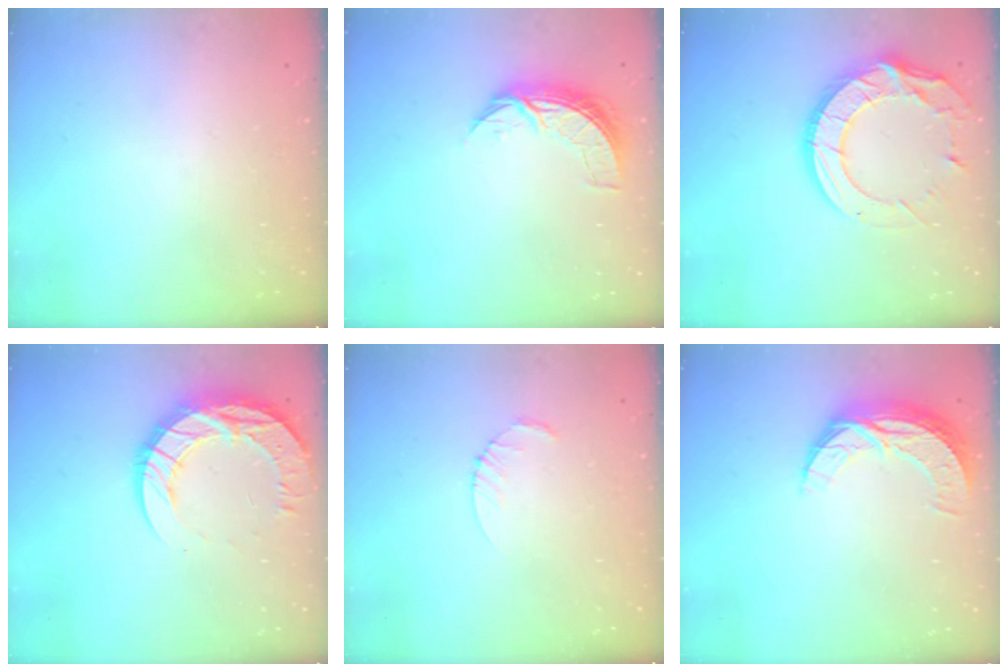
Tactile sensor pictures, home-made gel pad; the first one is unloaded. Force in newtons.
{"total": 7.3, "press": 7.3, "slide": 0.5}
{"total": 18.1, "press": 18.1, "slide": 1.3}
{"total": 16.8, "press": 16.7, "slide": 1.7}
{"total": 2.5, "press": 2.5, "slide": 0.3}
{"total": 8.9, "press": 8.9, "slide": 0.6}